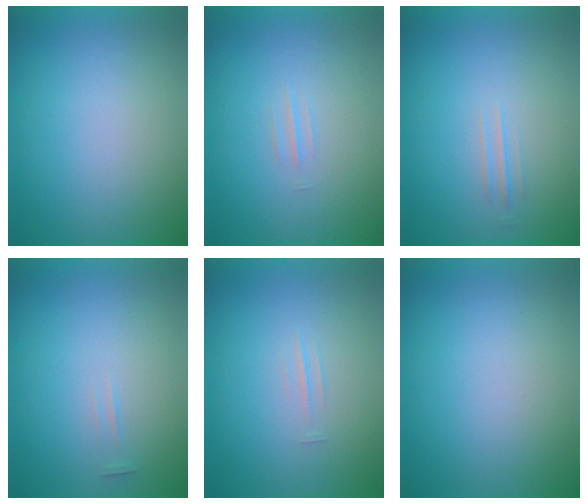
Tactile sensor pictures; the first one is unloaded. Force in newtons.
{"total": 1.2}
{"total": 1.3}
{"total": 1.3}
{"total": 1.3}
{"total": 0.0}